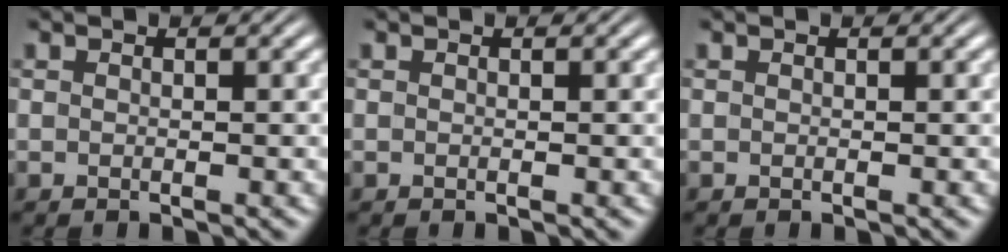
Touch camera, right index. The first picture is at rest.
{"total": 0.0}
{"total": 0.0}